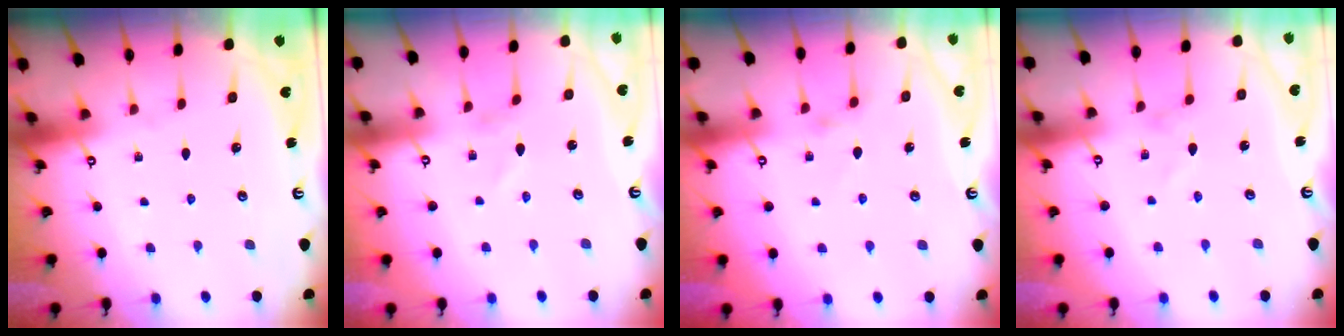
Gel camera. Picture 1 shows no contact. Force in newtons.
{"total": 1.3, "press": 1.3, "slide": 0.1}
{"total": 3.0, "press": 3.0, "slide": 0.4}
{"total": 1.4, "press": 1.4, "slide": 0.1}